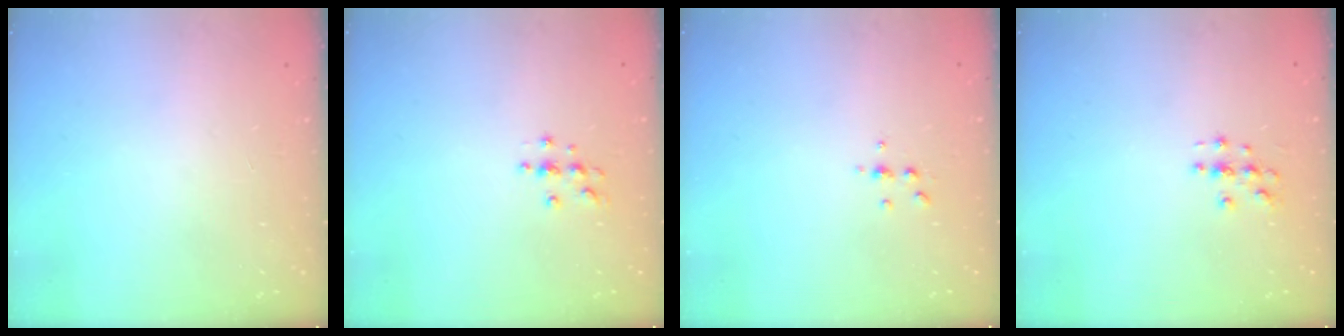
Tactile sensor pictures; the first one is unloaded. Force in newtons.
{"total": 3.7, "press": 3.6, "slide": 0.5}
{"total": 3.8, "press": 3.7, "slide": 0.5}
{"total": 2.8, "press": 2.8, "slide": 0.3}